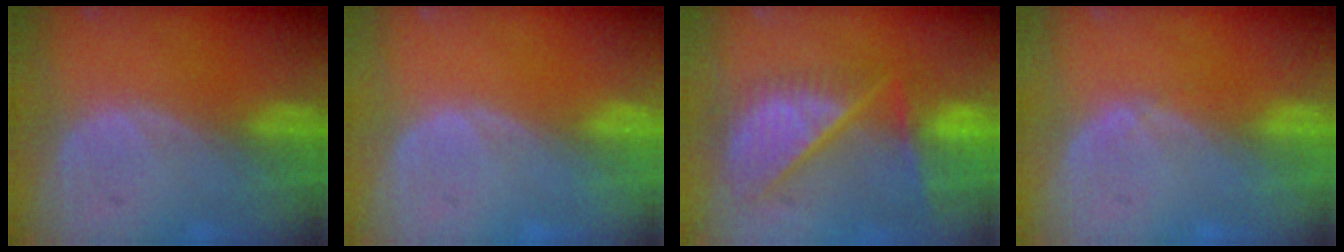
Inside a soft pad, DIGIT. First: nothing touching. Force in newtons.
{"total": 0.0}
{"total": 12.1, "press": 9.9, "slide": 7.0}
{"total": 0.7, "press": 0.6, "slide": 0.2}